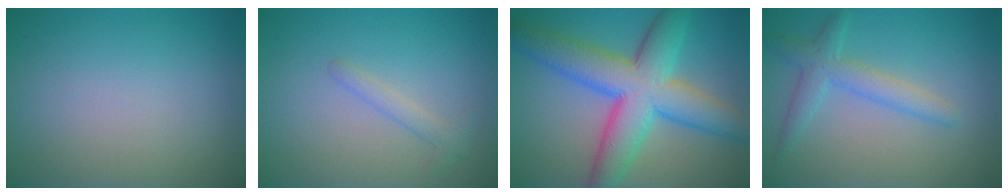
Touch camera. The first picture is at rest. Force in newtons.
{"total": 1.3, "press": 1.3, "slide": 0.1}
{"total": 10.2, "press": 10.2, "slide": 0.2}
{"total": 2.1, "press": 2.1, "slide": 0.1}